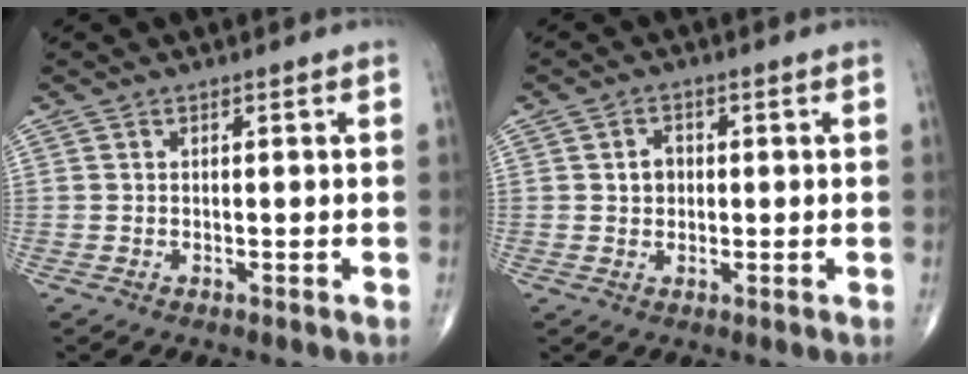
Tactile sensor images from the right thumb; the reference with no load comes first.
{"total": 3.0, "force": [0.2, 2.5, 1.7], "torque": [-0.018, 0.006, 0.002]}